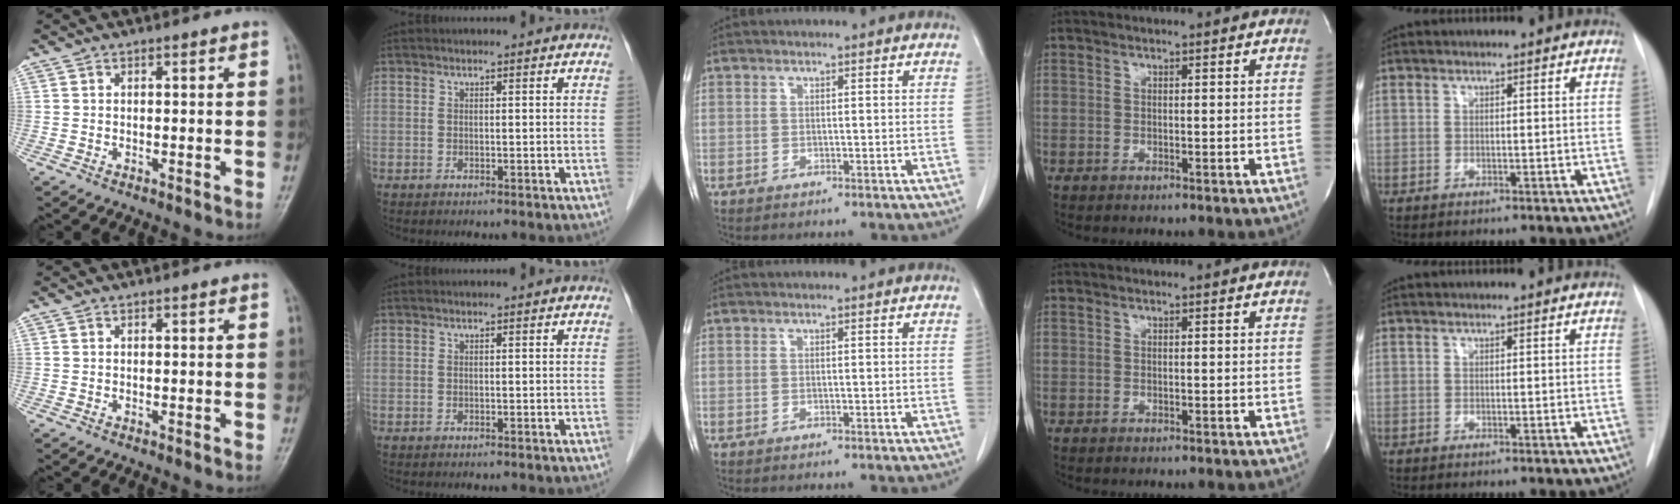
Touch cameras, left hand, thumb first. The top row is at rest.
{}